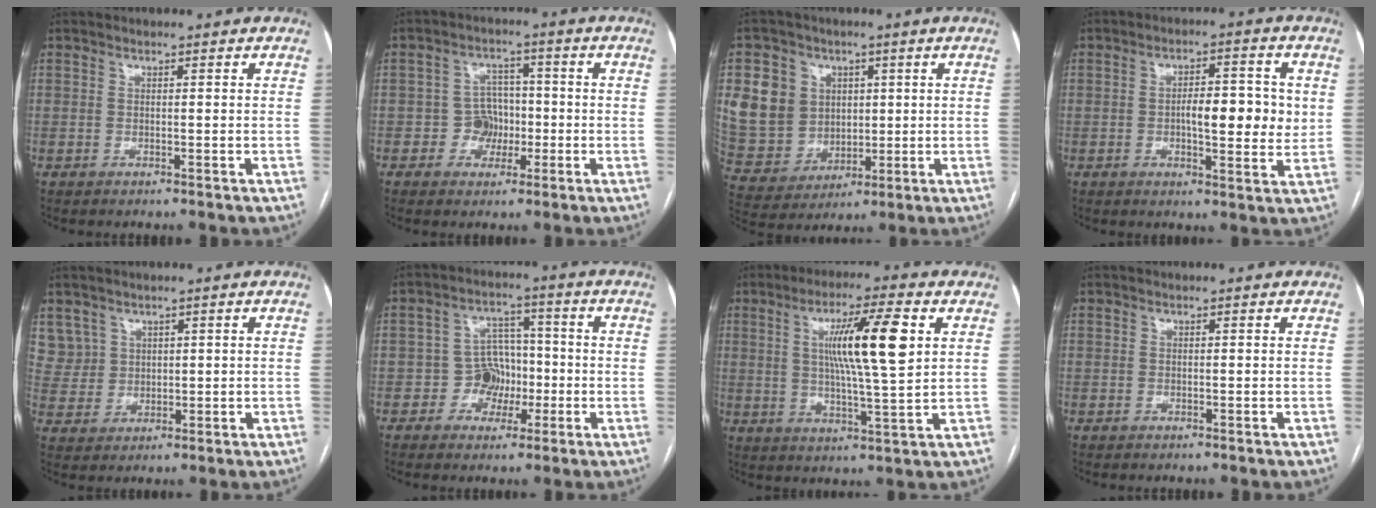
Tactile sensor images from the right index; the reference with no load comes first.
{"total": 4.9, "force": [-1.2, 4.5, 1.5], "torque": [-0.018, 0.017, -0.018]}
{"total": 12.1, "force": [3.0, 10.8, 4.7], "torque": [-0.127, 0.029, 0.074]}
{"total": 8.2, "force": [0.2, 2.5, 7.8], "torque": [-0.116, 0.004, 0.001]}
{"total": 5.7, "force": [3.2, 4.8, -0.1], "torque": [0.002, 0.011, 0.073]}
{"total": 6.2, "force": [-1.7, 5.4, 2.4], "torque": [-0.033, 0.024, -0.026]}
{"total": 12.0, "force": [3.3, 0.4, 11.6], "torque": [-0.198, 0.002, 0.054]}
{"total": 0.0}